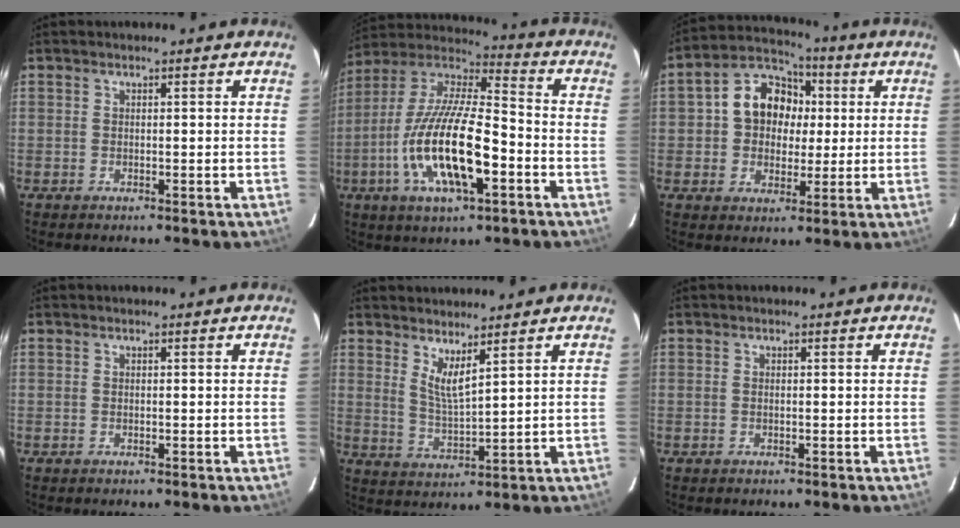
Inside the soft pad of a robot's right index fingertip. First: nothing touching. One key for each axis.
{"total": 19.9, "fx": -6.5, "fy": 6.1, "fz": 17.8, "tx": -0.351, "ty": -0.019, "tz": -0.124}
{"total": 10.7, "fx": 1.2, "fy": 9.1, "fz": 5.5, "tx": -0.115, "ty": 0.040, "tz": 0.020}
{"total": 0.0}
{"total": 4.9, "fx": 3.5, "fy": 0.3, "fz": 3.3, "tx": -0.063, "ty": -0.015, "tz": 0.063}
{"total": 0.0}